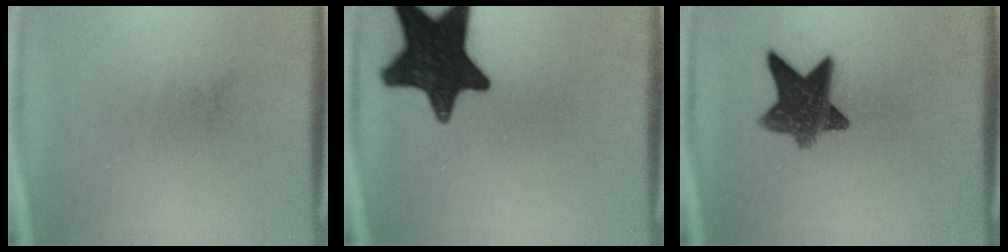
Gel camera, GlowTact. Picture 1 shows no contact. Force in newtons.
{"total": 16.7}
{"total": 9.9}